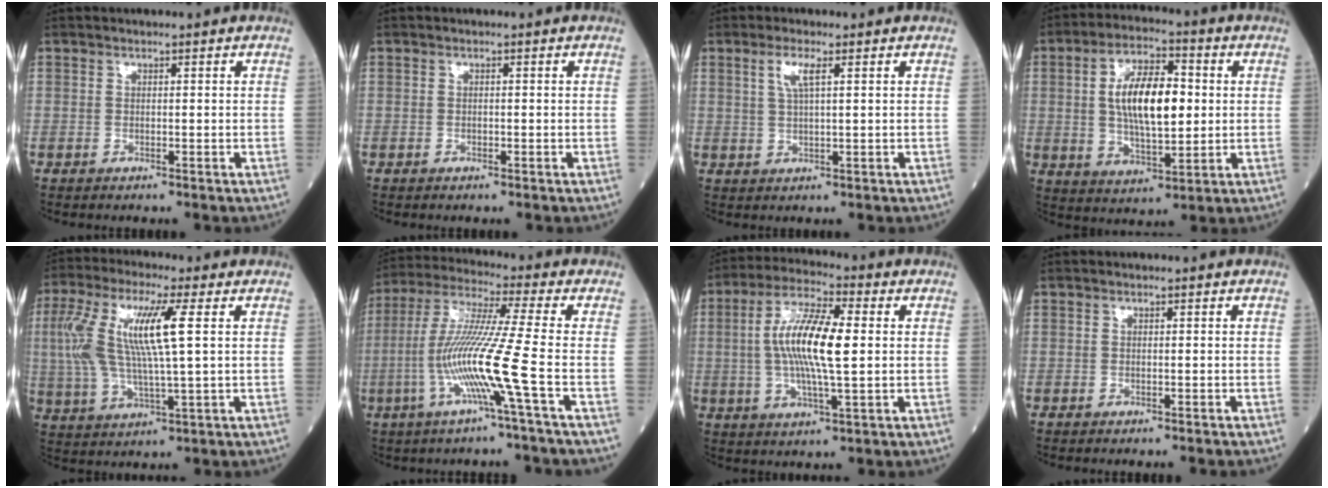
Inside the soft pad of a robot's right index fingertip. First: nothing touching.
{"total": 0.0}
{"total": 3.3, "force": [1.4, 0.4, 3.0], "torque": [-0.067, 0.004, 0.027]}
{"total": 12.3, "force": [1.3, 4.7, 11.3], "torque": [-0.208, 0.012, 0.023]}
{"total": 13.4, "force": [2.6, 2.0, 13.0], "torque": [-0.287, 0.017, 0.045]}
{"total": 12.6, "force": [-3.8, -2.2, 11.8], "torque": [-0.243, -0.005, -0.081]}
{"total": 12.1, "force": [0.7, 2.2, 11.9], "torque": [-0.232, 0.009, 0.009]}
{"total": 1.4, "force": [-1.4, -0.2, 0.5], "torque": [-0.004, 0.001, -0.019]}